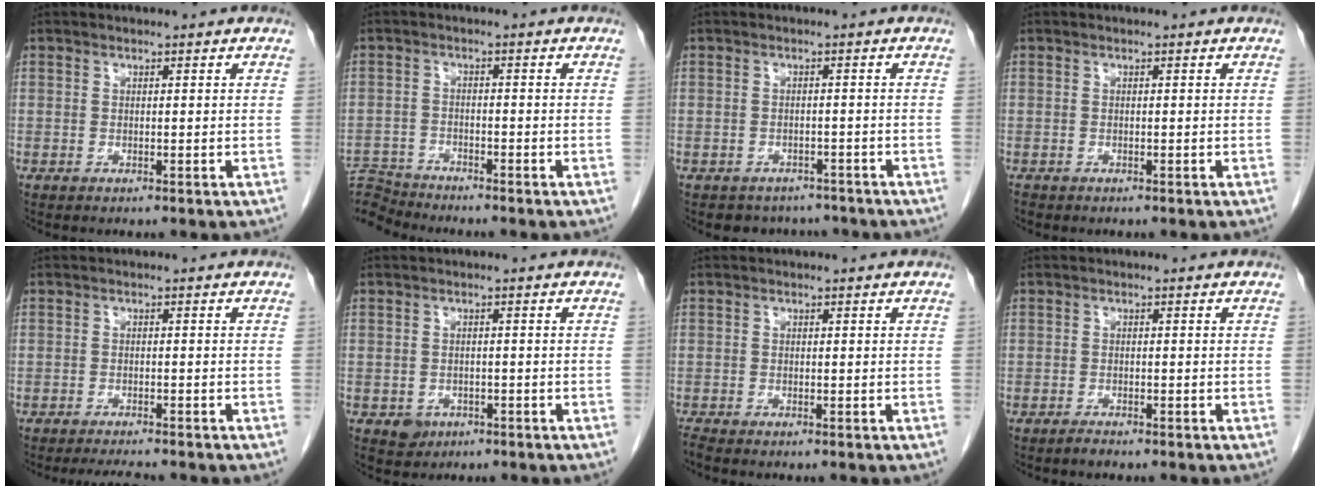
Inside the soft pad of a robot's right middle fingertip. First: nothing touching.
{"total": 6.0, "force": [-5.9, -0.2, -0.9], "torque": [0.015, 0.003, -0.113]}
{"total": 5.0, "force": [-4.3, 2.5, 0.1], "torque": [0.002, 0.009, -0.052]}
{"total": 0.5, "force": [-0.5, 0.3, 0.1], "torque": [-0.007, 0.000, -0.010]}
{"total": 3.3, "force": [-3.1, 0.1, 1.2], "torque": [-0.024, -0.013, -0.047]}
{"total": 2.5, "force": [-1.3, 2.1, 0.7], "torque": [-0.009, 0.005, -0.012]}
{"total": 0.7, "force": [-0.7, -0.2, 0.2], "torque": [-0.010, -0.004, -0.015]}
{"total": 1.0, "force": [-0.9, 0.1, 0.3], "torque": [-0.013, -0.004, -0.014]}